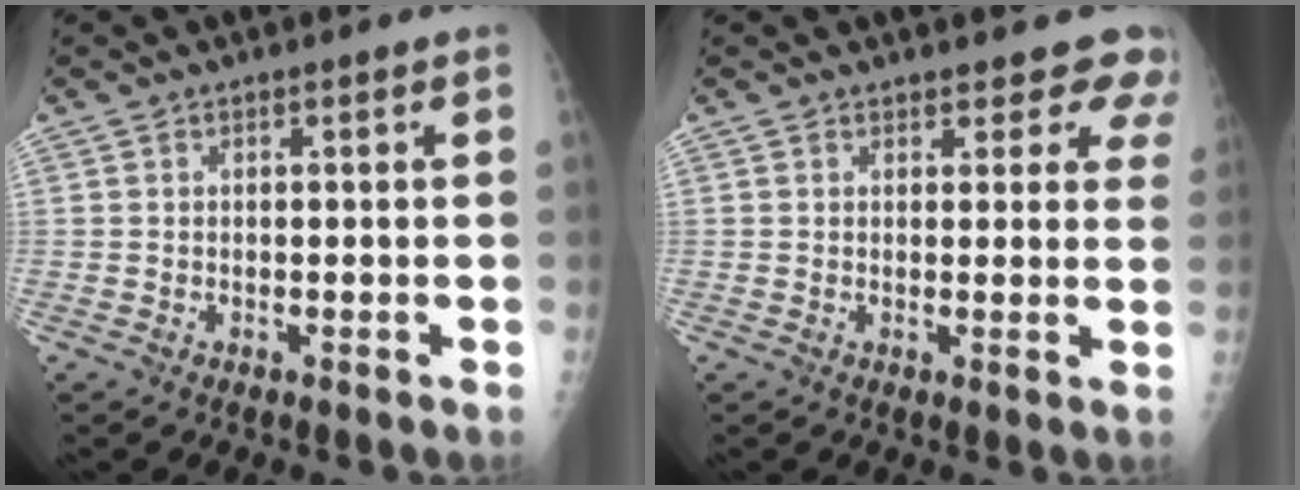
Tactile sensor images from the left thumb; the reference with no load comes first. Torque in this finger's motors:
{"motor_torque": [-0.09, -0.12, -0.11, -0.11, 0.04]}